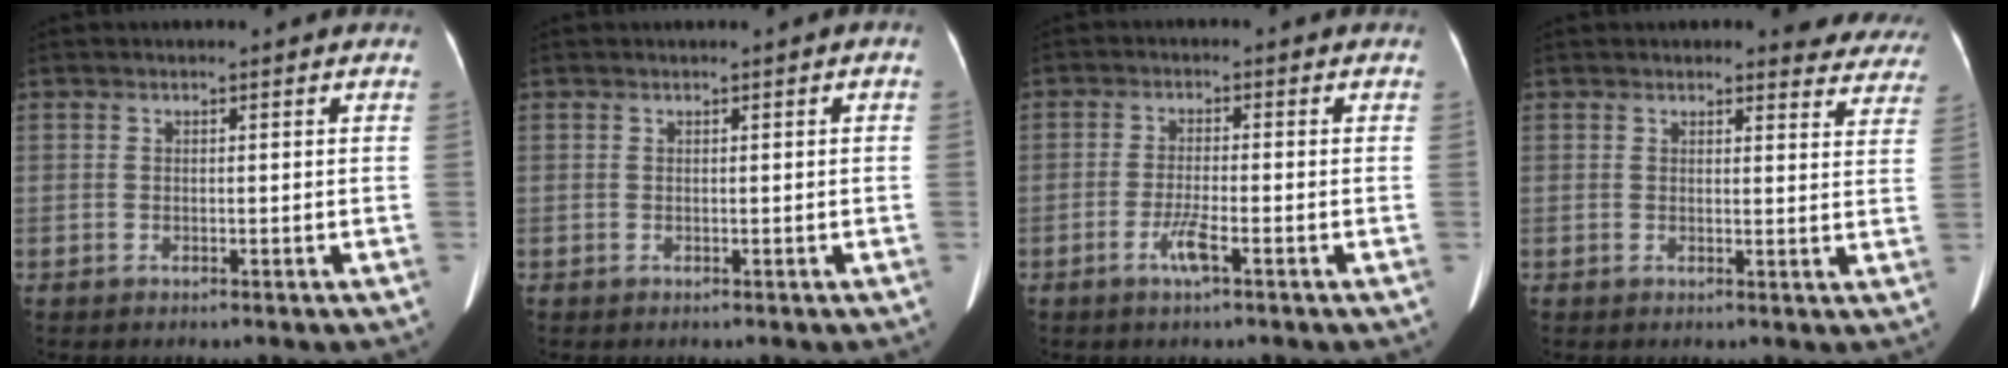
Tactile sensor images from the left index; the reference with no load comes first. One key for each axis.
{"total": 0.0}
{"total": 3.3, "fx": -1.8, "fy": 0.1, "fz": 2.7, "tx": -0.059, "ty": -0.005, "tz": -0.036}
{"total": 7.3, "fx": 7.0, "fy": 2.1, "fz": 1.1, "tx": 0.025, "ty": -0.020, "tz": 0.048}